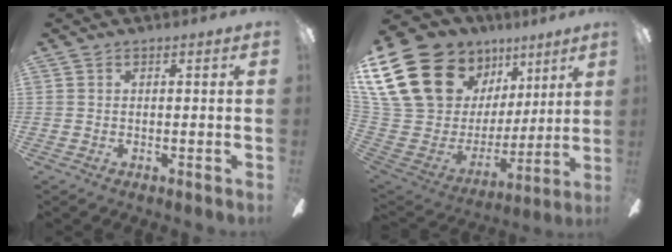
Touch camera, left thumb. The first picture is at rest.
{"total": 24.7, "force": [12.7, 16.6, 13.2], "torque": [-0.279, -0.075, 0.264]}